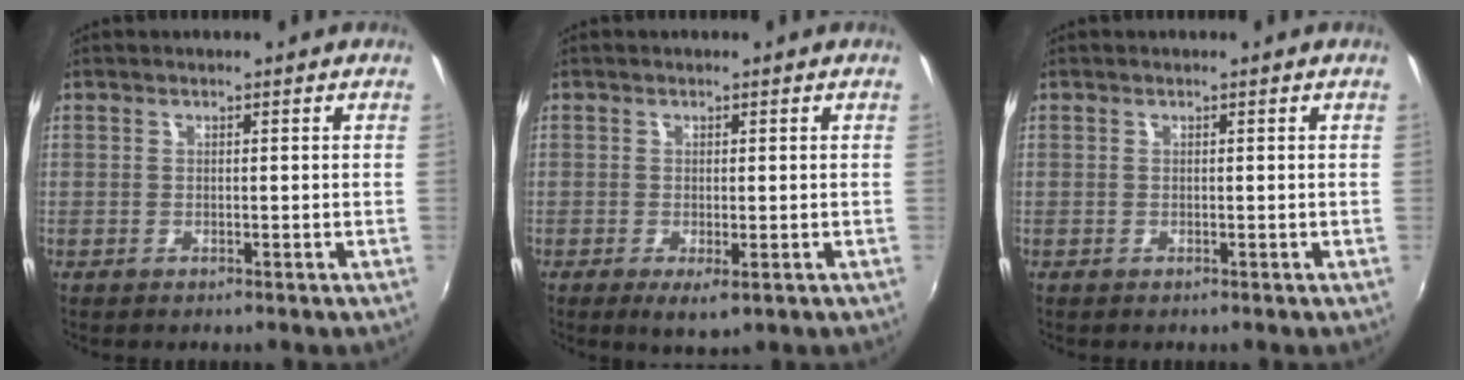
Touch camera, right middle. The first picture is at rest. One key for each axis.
{"total": 2.7, "fx": -0.8, "fy": 1.0, "fz": 2.3, "tx": -0.043, "ty": -0.010, "tz": -0.010}
{"total": 0.0}